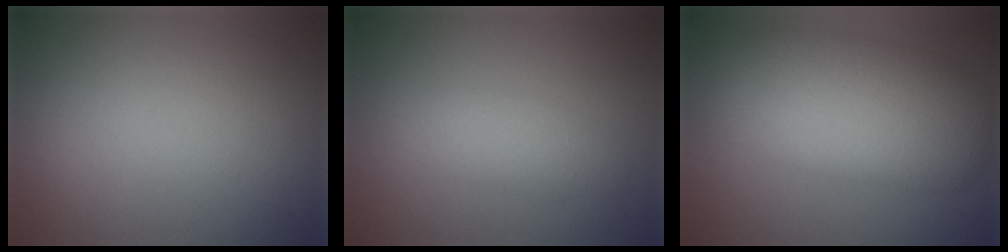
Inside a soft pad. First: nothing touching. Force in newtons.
{"total": 2.2, "press": 2.2, "slide": 0.2}
{"total": 9.0, "press": 8.9, "slide": 0.5}